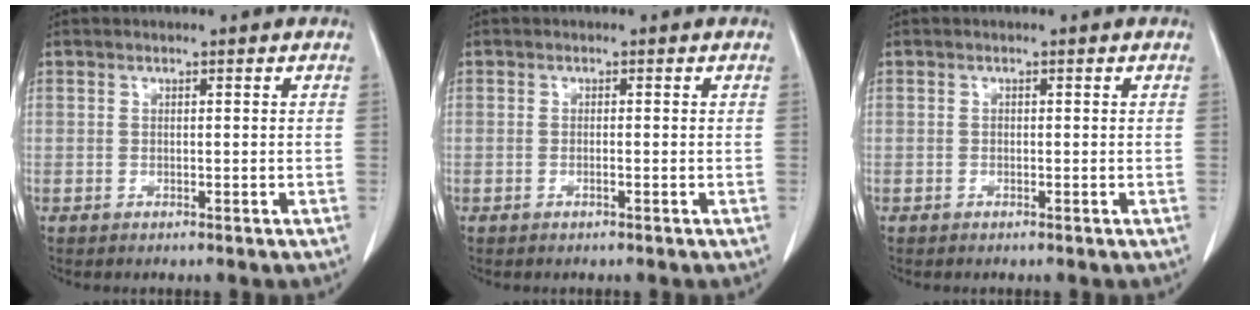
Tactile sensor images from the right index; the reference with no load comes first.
{"total": 0.6, "force": [-0.3, 0.0, 0.6], "torque": [-0.012, 0.000, -0.004]}
{"total": 0.0}